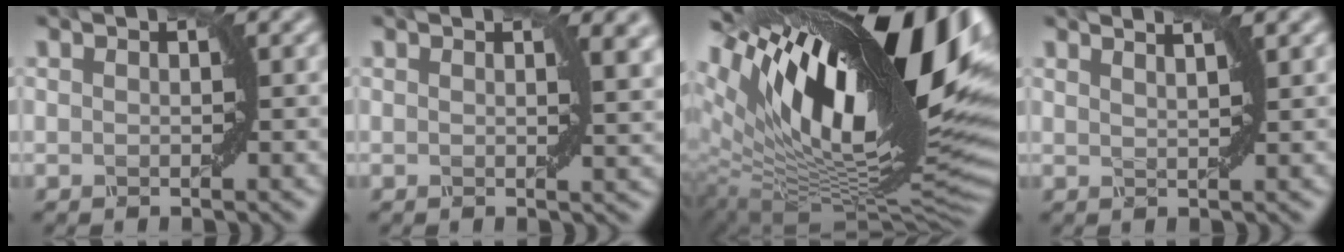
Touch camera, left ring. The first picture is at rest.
{"total": 3.2, "force": [1.5, 1.1, 2.6], "torque": [-0.019, 0.004, 0.020]}
{"total": 19.4, "force": [7.3, 7.7, 16.2], "torque": [-0.275, 0.023, 0.127]}
{"total": 3.0, "force": [2.2, 1.0, 1.7], "torque": [0.000, 0.011, 0.006]}